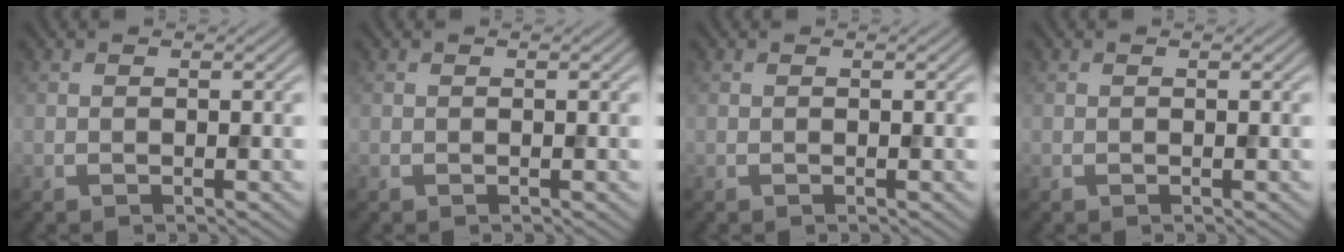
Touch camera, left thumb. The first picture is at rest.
{"total": 0.0}
{"total": 0.0}
{"total": 0.0}